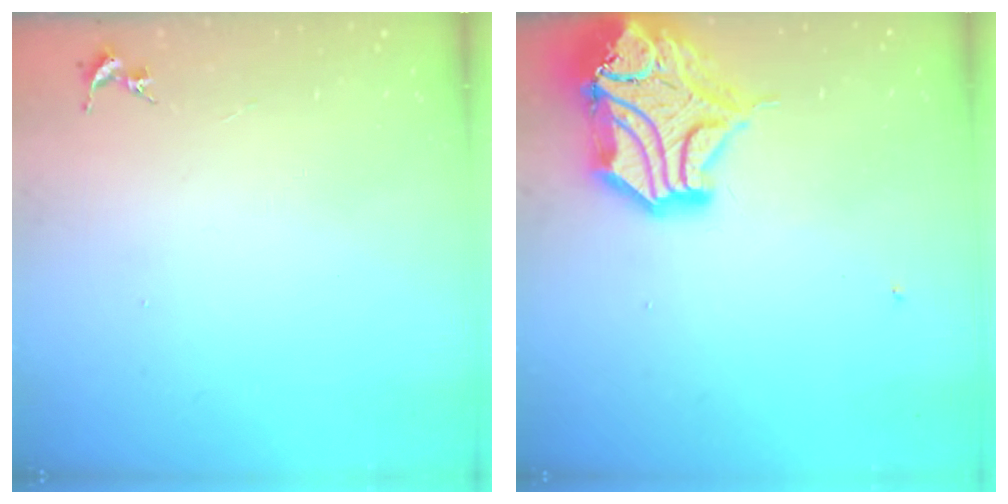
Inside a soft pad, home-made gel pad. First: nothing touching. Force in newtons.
{"total": 18.1, "press": 17.9, "slide": 2.5}